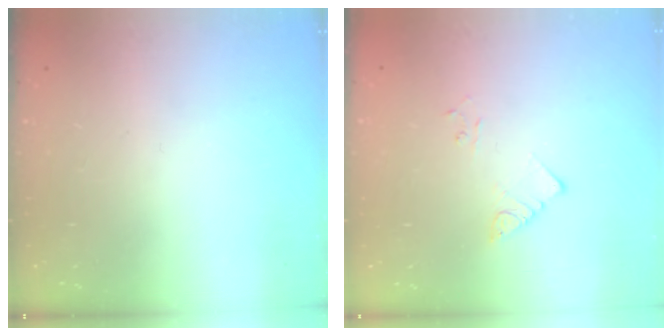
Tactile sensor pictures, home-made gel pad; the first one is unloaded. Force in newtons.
{"total": 2.2, "press": 2.2, "slide": 0.2}